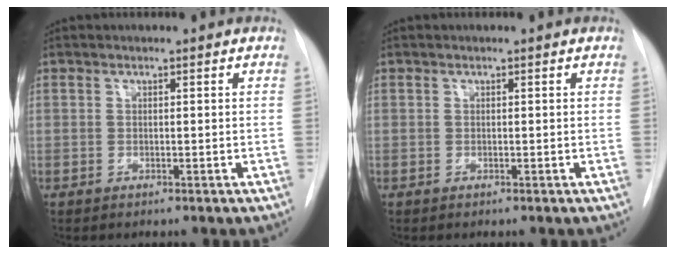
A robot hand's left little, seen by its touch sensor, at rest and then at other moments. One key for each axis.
{"total": 0.0}